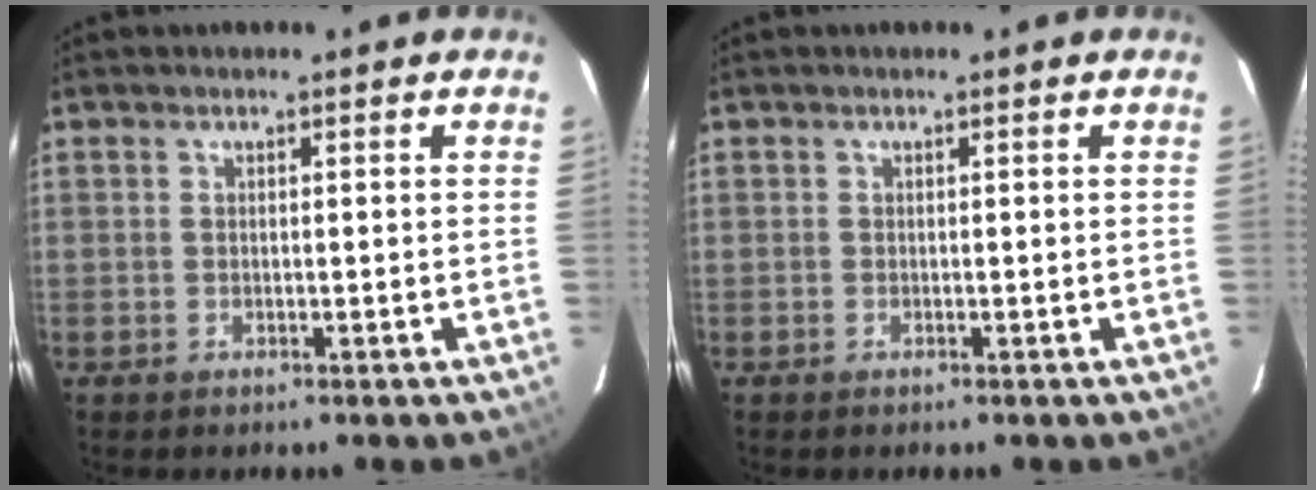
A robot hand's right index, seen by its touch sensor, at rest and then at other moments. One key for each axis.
{"total": 0.0}